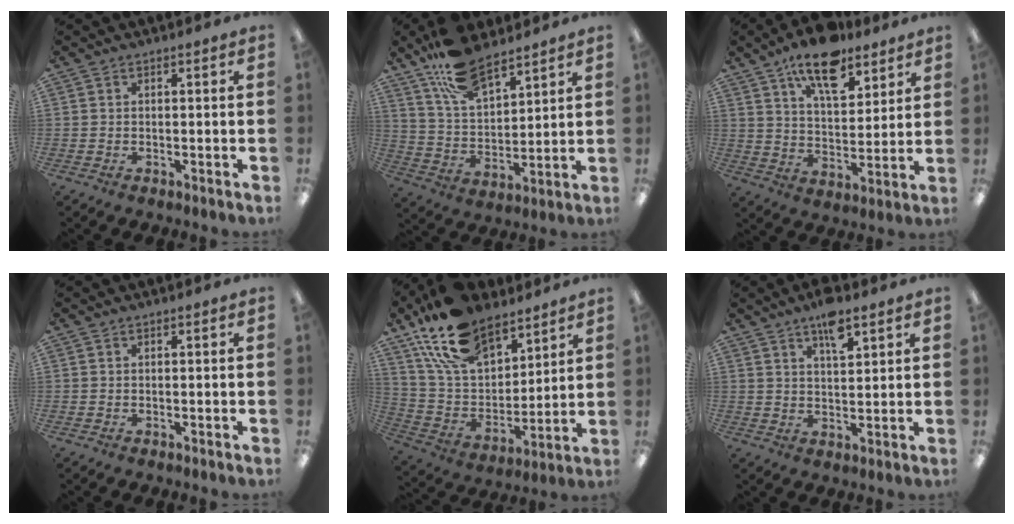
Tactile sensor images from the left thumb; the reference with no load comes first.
{"total": 15.5, "force": [11.4, 7.0, 7.9], "torque": [-0.160, -0.049, 0.210]}
{"total": 14.7, "force": [10.4, 6.3, 8.2], "torque": [-0.127, -0.049, 0.181]}
{"total": 0.0}
{"total": 20.4, "force": [14.9, 10.4, 9.2], "torque": [-0.182, -0.077, 0.274]}
{"total": 7.0, "force": [4.8, 2.4, 4.5], "torque": [-0.067, -0.023, 0.079]}